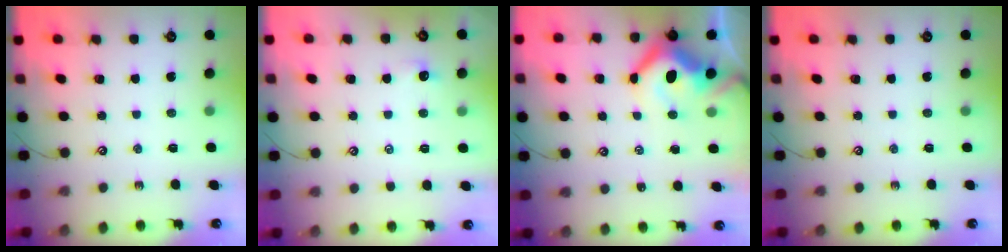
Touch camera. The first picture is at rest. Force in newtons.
{"total": 1.6, "press": 1.6, "slide": 0.4}
{"total": 13.0, "press": 12.9, "slide": 1.7}
{"total": 0.0}